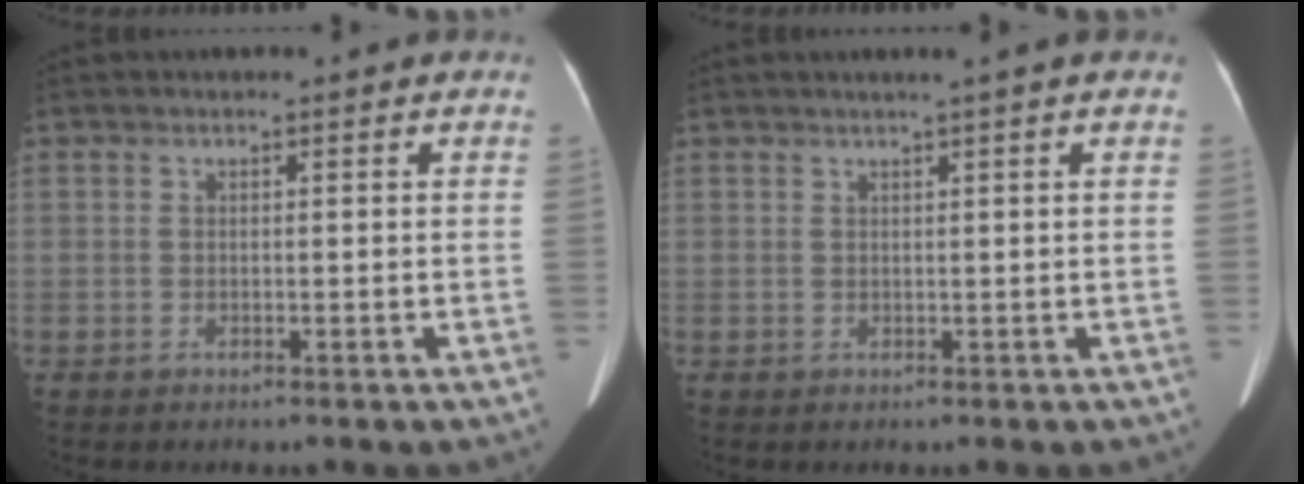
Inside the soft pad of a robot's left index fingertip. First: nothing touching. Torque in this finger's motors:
{"motor_torque": [0.09, -0.10, 0.00, 0.04]}